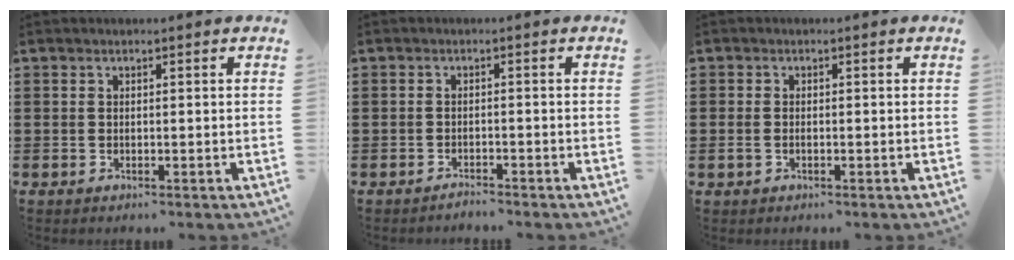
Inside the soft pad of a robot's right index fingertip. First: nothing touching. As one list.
[{"total": 1.4, "force": [-1.3, 0.0, -0.2], "torque": [0.001, 0.005, -0.029]}, {"total": 1.1, "force": [-0.4, 0.7, 0.8], "torque": [-0.025, -0.002, -0.010]}]